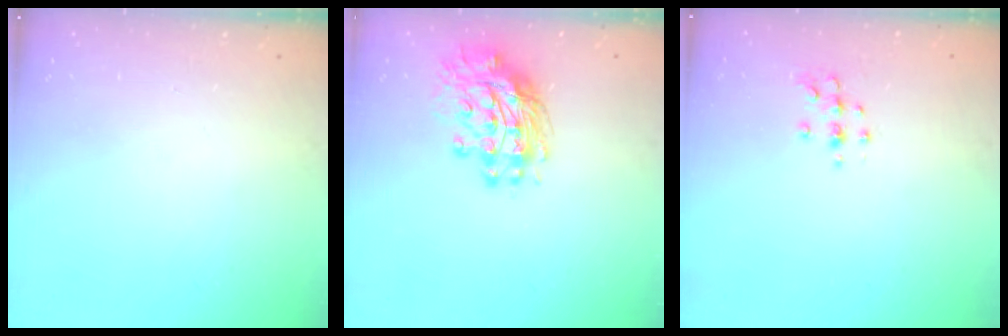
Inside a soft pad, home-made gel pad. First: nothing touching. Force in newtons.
{"total": 12.3, "press": 12.2, "slide": 1.6}
{"total": 5.4, "press": 5.2, "slide": 1.6}